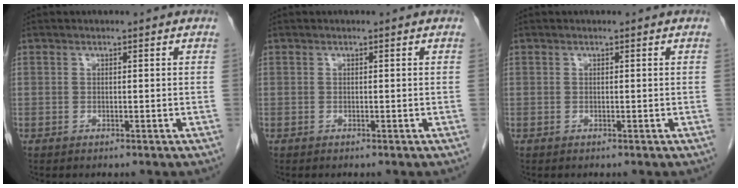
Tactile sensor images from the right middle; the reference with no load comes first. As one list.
[{"total": 0.0}, {"total": 0.0}]